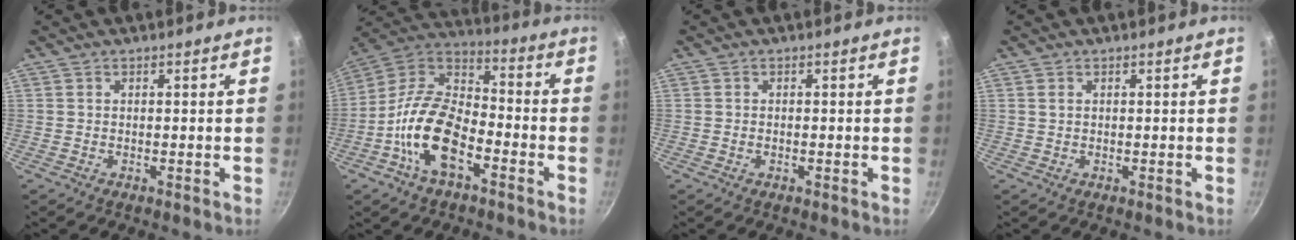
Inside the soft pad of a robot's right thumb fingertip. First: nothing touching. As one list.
[{"total": 16.4, "force": [-6.6, 8.7, 12.1], "torque": [-0.208, 0.053, -0.143]}, {"total": 0.6, "force": [-0.2, 0.3, 0.4], "torque": [-0.010, 0.003, -0.005]}, {"total": 0.9, "force": [0.4, 0.6, 0.6], "torque": [-0.011, 0.002, 0.006]}]